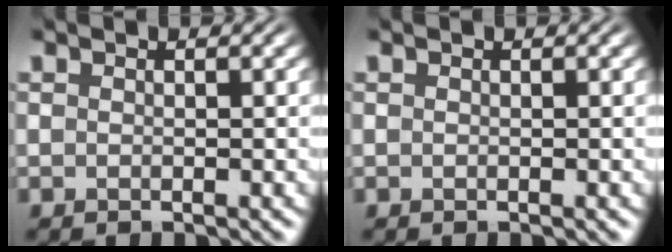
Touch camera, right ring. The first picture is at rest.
{"total": 0.0}